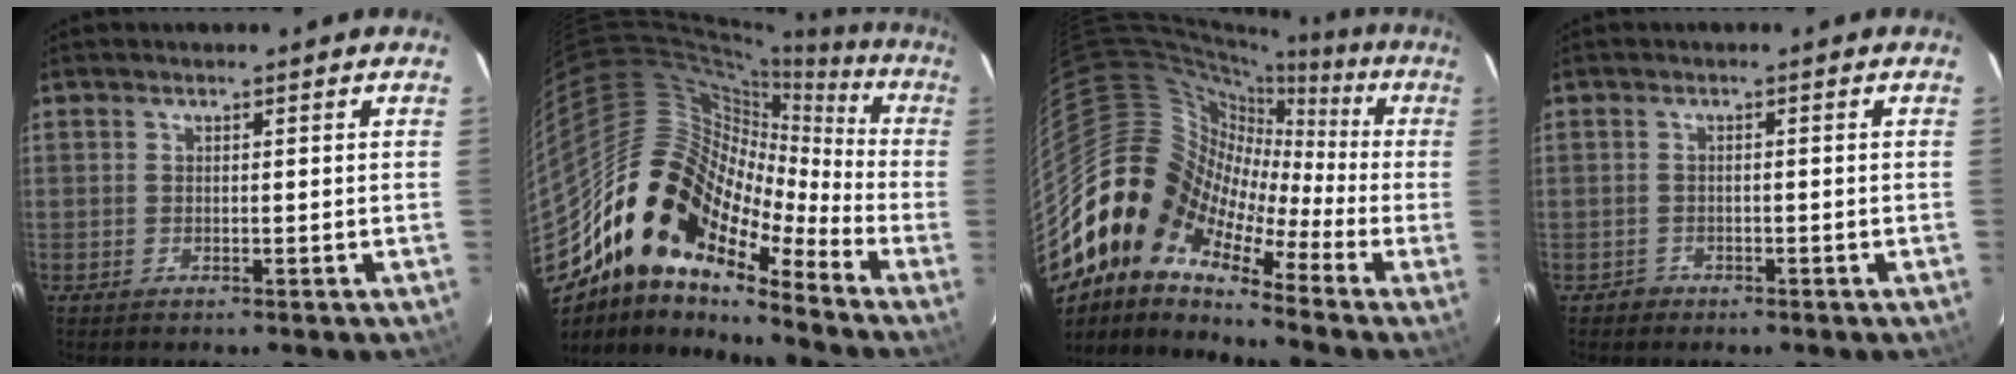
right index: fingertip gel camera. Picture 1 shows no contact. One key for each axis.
{"total": 17.5, "fx": -11.7, "fy": 9.3, "fz": 9.2, "tx": -0.143, "ty": 0.022, "tz": -0.232}
{"total": 13.3, "fx": -5.1, "fy": 10.1, "fz": 6.8, "tx": -0.106, "ty": 0.014, "tz": -0.126}
{"total": 2.3, "fx": -1.3, "fy": 1.9, "fz": 0.2, "tx": -0.008, "ty": 0.005, "tz": -0.016}